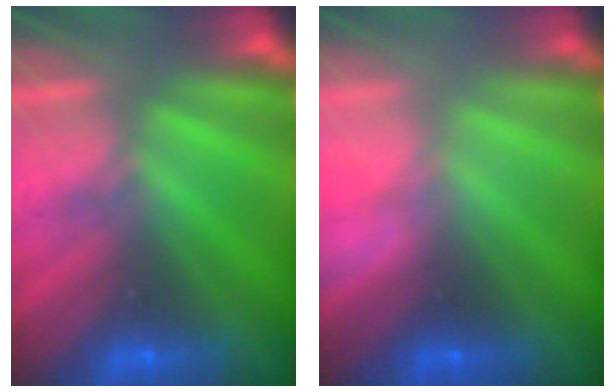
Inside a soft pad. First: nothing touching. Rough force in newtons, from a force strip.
{"total": 2.7}